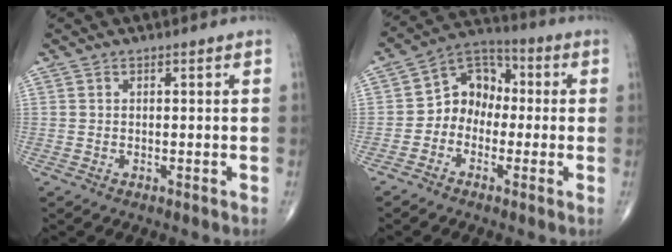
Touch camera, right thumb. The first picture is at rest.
{"total": 8.7, "force": [-1.3, 7.2, 4.8], "torque": [-0.042, 0.038, -0.044]}